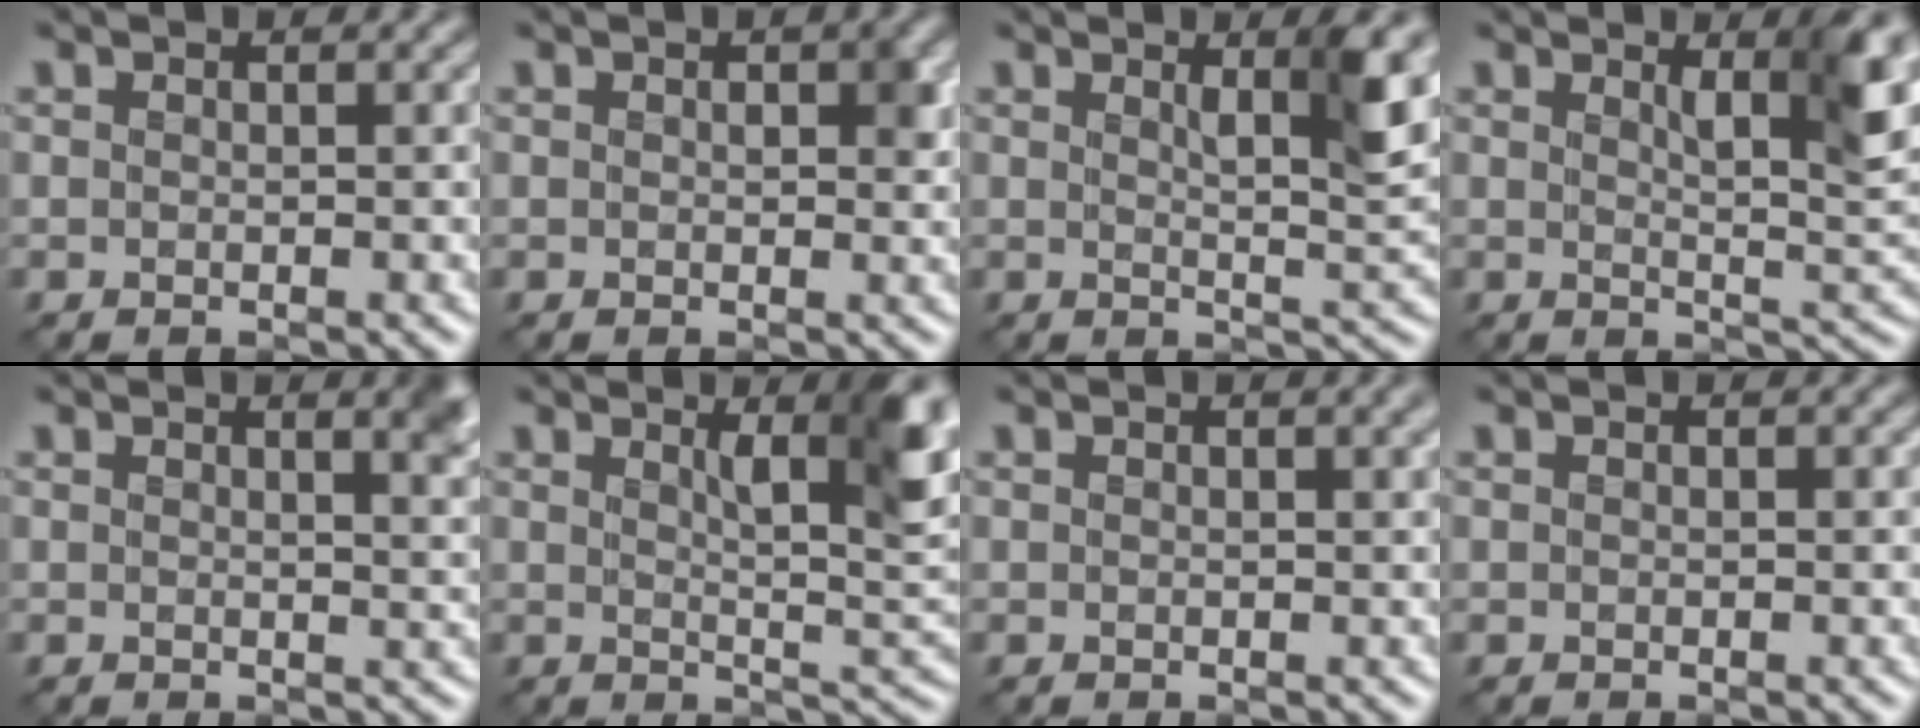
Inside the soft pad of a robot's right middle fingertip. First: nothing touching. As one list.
[{"total": 1.9, "force": [0.3, 1.0, 1.5], "torque": [-0.017, -0.003, 0.007]}, {"total": 4.6, "force": [1.8, 1.0, 4.1], "torque": [-0.060, -0.008, 0.029]}, {"total": 6.3, "force": [2.4, 1.8, 5.6], "torque": [-0.072, -0.005, 0.040]}, {"total": 3.6, "force": [1.9, 1.4, 2.7], "torque": [-0.011, 0.008, 0.016]}, {"total": 7.2, "force": [2.7, 1.9, 6.4], "torque": [-0.081, -0.003, 0.046]}, {"total": 1.5, "force": [0.9, 0.5, 1.1], "torque": [-0.006, 0.002, 0.010]}, {"total": 0.0}]